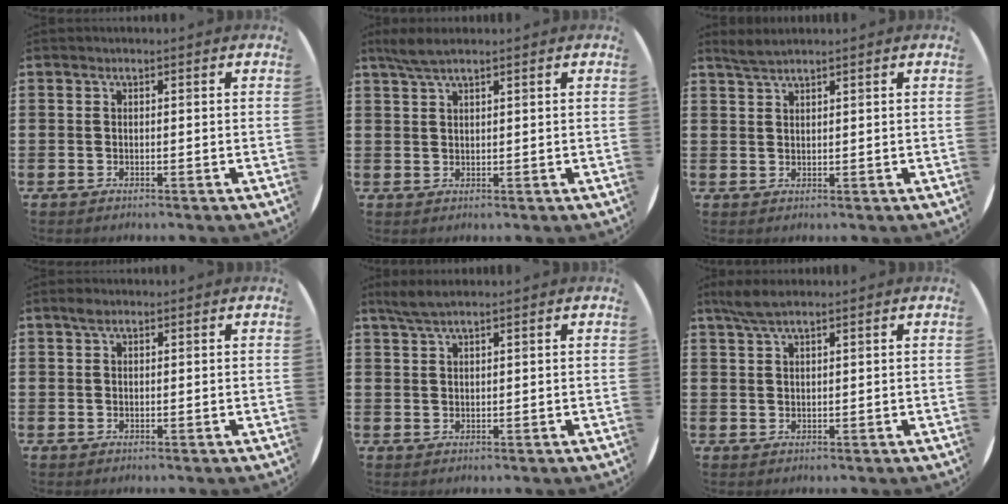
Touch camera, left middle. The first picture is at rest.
{"total": 3.1, "force": [2.3, 0.5, 2.0], "torque": [-0.042, 0.005, 0.041]}
{"total": 1.8, "force": [1.7, 0.0, 0.6], "torque": [-0.013, 0.001, 0.032]}
{"total": 1.1, "force": [0.8, 0.6, 0.6], "torque": [-0.005, 0.003, 0.012]}
{"total": 2.5, "force": [2.0, 0.2, 1.5], "torque": [-0.031, 0.003, 0.037]}
{"total": 3.4, "force": [2.5, 0.6, 2.1], "torque": [-0.047, 0.005, 0.046]}